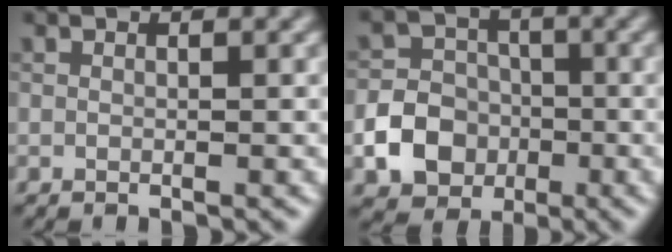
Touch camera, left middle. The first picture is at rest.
{"total": 5.6, "force": [-1.8, 4.7, 2.4], "torque": [-0.026, 0.001, -0.046]}